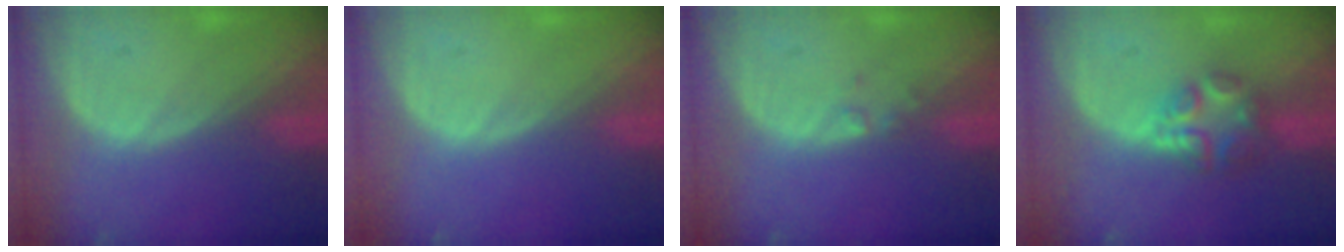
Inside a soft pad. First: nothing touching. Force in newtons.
{"total": 0.0}
{"total": 0.9, "press": 0.9, "slide": 0.1}
{"total": 6.1, "press": 5.4, "slide": 2.9}